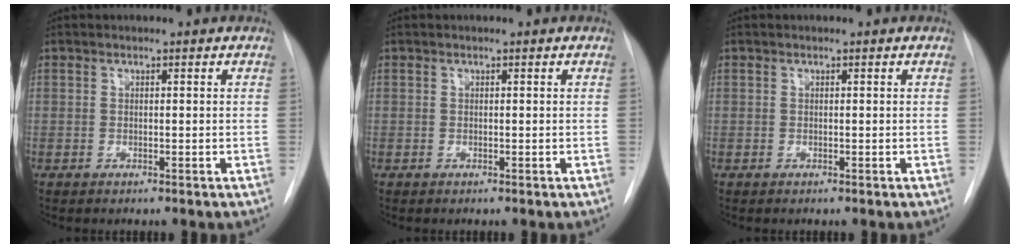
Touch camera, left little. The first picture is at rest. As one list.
[{"total": 0.0}, {"total": 0.0}]